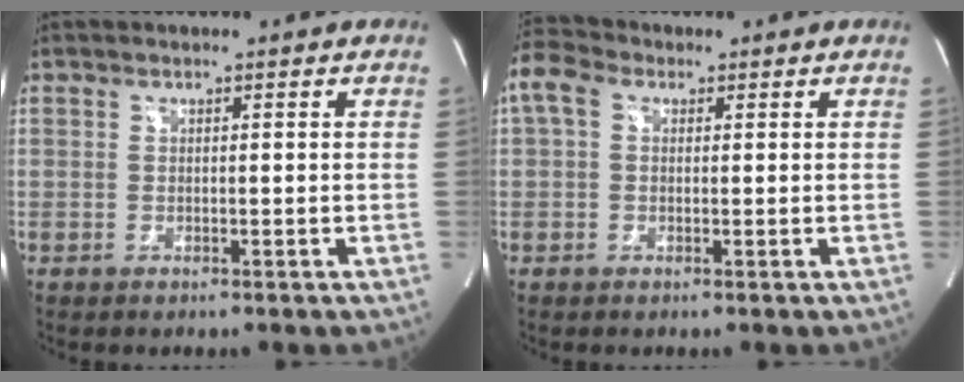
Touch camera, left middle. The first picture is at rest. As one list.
[{"total": 5.8, "force": [1.9, 4.2, 3.6], "torque": [-0.095, 0.033, 0.034]}]